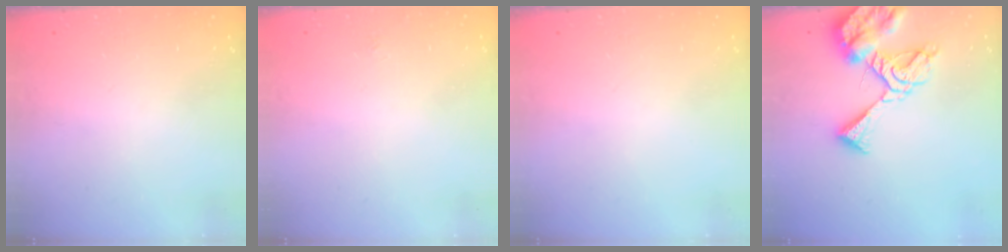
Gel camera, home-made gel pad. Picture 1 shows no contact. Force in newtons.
{"total": 2.3, "press": 2.3, "slide": 0.3}
{"total": 0.0}
{"total": 12.4, "press": 12.3, "slide": 1.7}